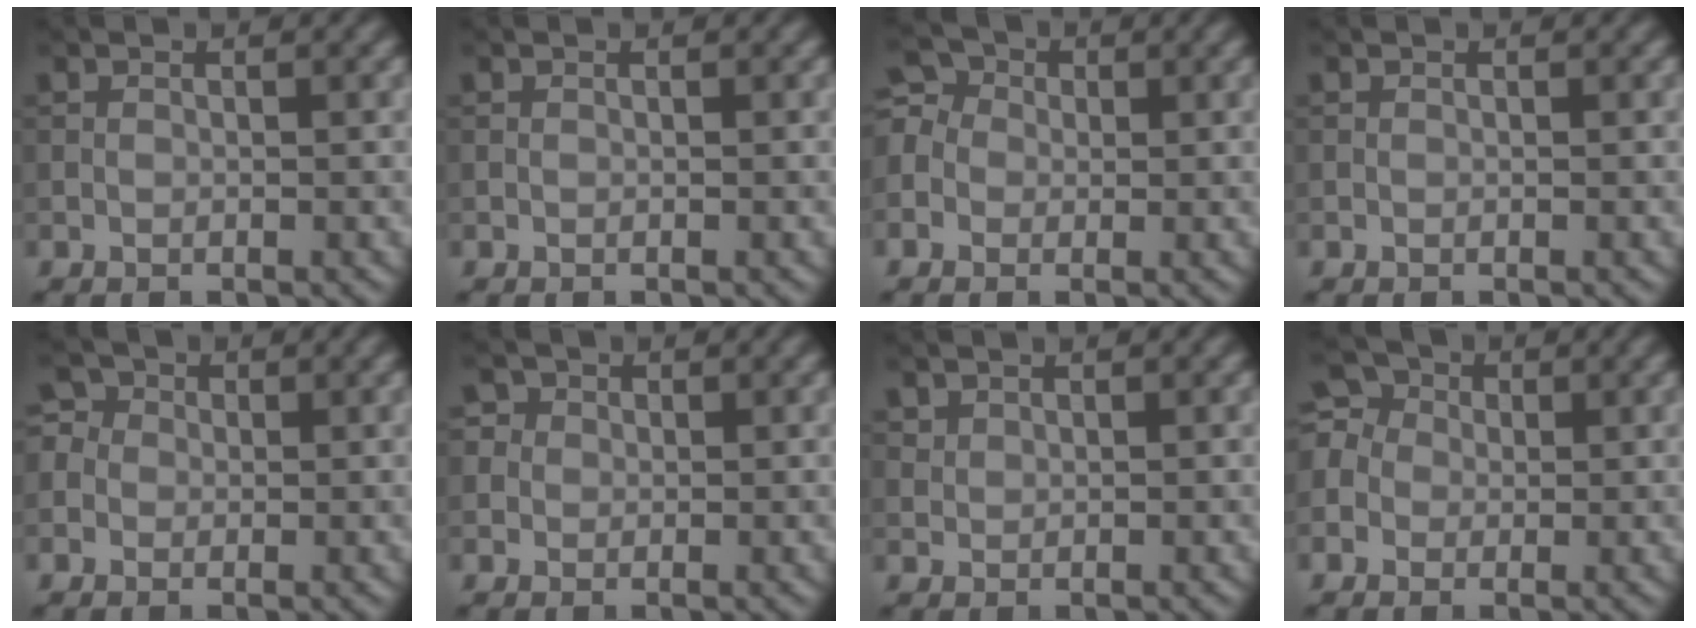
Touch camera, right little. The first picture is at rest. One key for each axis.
{"total": 0.0}
{"total": 3.5, "fx": -0.1, "fy": 3.2, "fz": 1.4, "tx": -0.021, "ty": 0.020, "tz": -0.015}
{"total": 0.0}
{"total": 2.9, "fx": 0.4, "fy": 2.7, "fz": 1.0, "tx": -0.004, "ty": 0.014, "tz": -0.016}
{"total": 2.9, "fx": 1.2, "fy": 2.5, "fz": 1.0, "tx": -0.010, "ty": 0.011, "tz": 0.004}
{"total": 0.9, "fx": 0.7, "fy": 0.6, "fz": 0.1, "tx": -0.002, "ty": -0.003, "tz": 0.018}
{"total": 4.4, "fx": 0.2, "fy": 4.0, "fz": 1.8, "tx": -0.033, "ty": 0.026, "tz": -0.018}